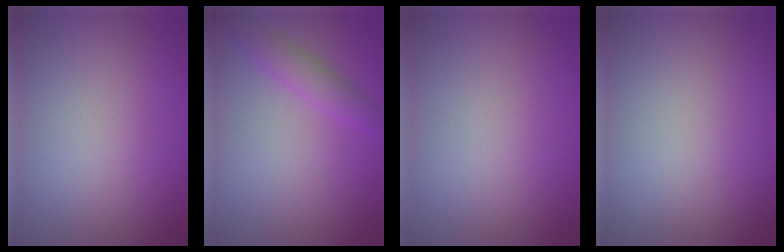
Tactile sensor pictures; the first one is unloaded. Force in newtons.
{"total": 2.3, "press": 2.3, "slide": 0.1}
{"total": 0.0}
{"total": 0.0}